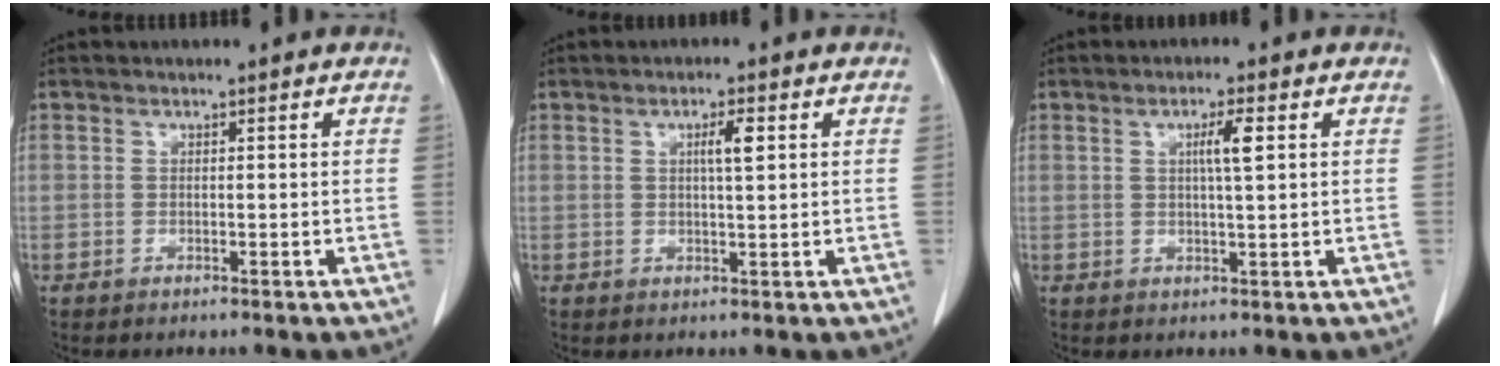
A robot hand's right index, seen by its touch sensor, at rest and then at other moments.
{"total": 2.8, "force": [0.9, 0.2, 2.6], "torque": [-0.044, 0.002, 0.014]}
{"total": 3.3, "force": [1.0, -0.1, 3.2], "torque": [-0.053, 0.001, 0.015]}